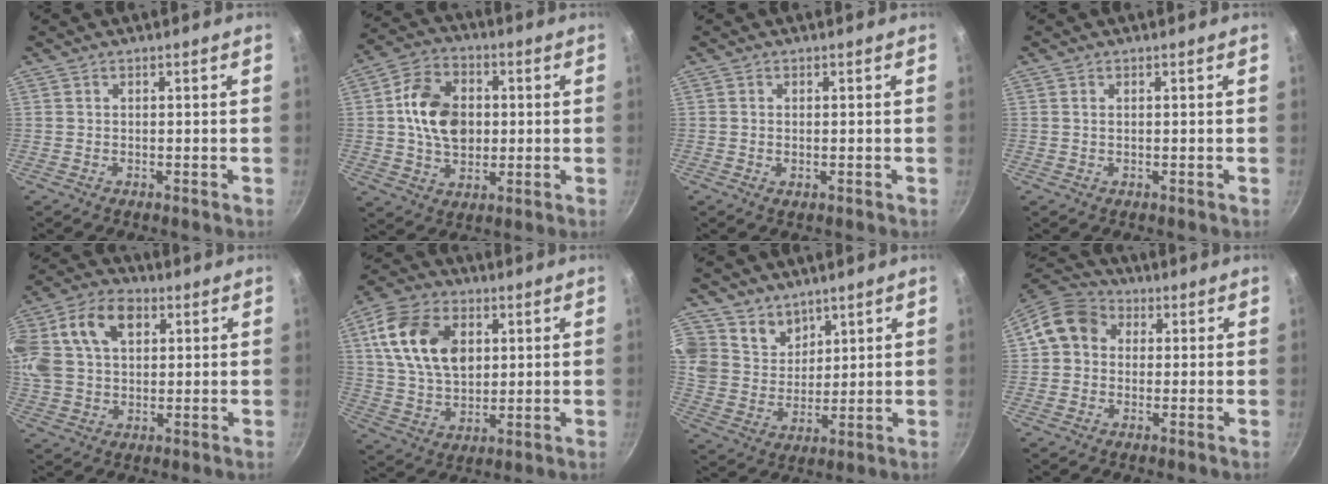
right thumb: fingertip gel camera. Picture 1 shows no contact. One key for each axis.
{"total": 13.3, "fx": 1.1, "fy": 9.7, "fz": 9.1, "tx": -0.133, "ty": 0.010, "tz": 0.011}
{"total": 0.9, "fx": -0.1, "fy": 0.5, "fz": 0.8, "tx": -0.013, "ty": -0.001, "tz": -0.003}
{"total": 0.6, "fx": 0.2, "fy": 0.3, "fz": 0.5, "tx": -0.009, "ty": 0.001, "tz": 0.003}
{"total": 24.5, "fx": 7.8, "fy": 16.9, "fz": 15.9, "tx": -0.367, "ty": 0.044, "tz": 0.132}
{"total": 16.3, "fx": 4.3, "fy": 11.0, "fz": 11.2, "tx": -0.192, "ty": -0.005, "tz": 0.078}
{"total": 9.8, "fx": 6.4, "fy": 7.1, "fz": 1.8, "tx": -0.001, "ty": -0.040, "tz": 0.122}
{"total": 8.8, "fx": 1.4, "fy": 7.5, "fz": 4.3, "tx": -0.046, "ty": 0.019, "tz": 0.005}